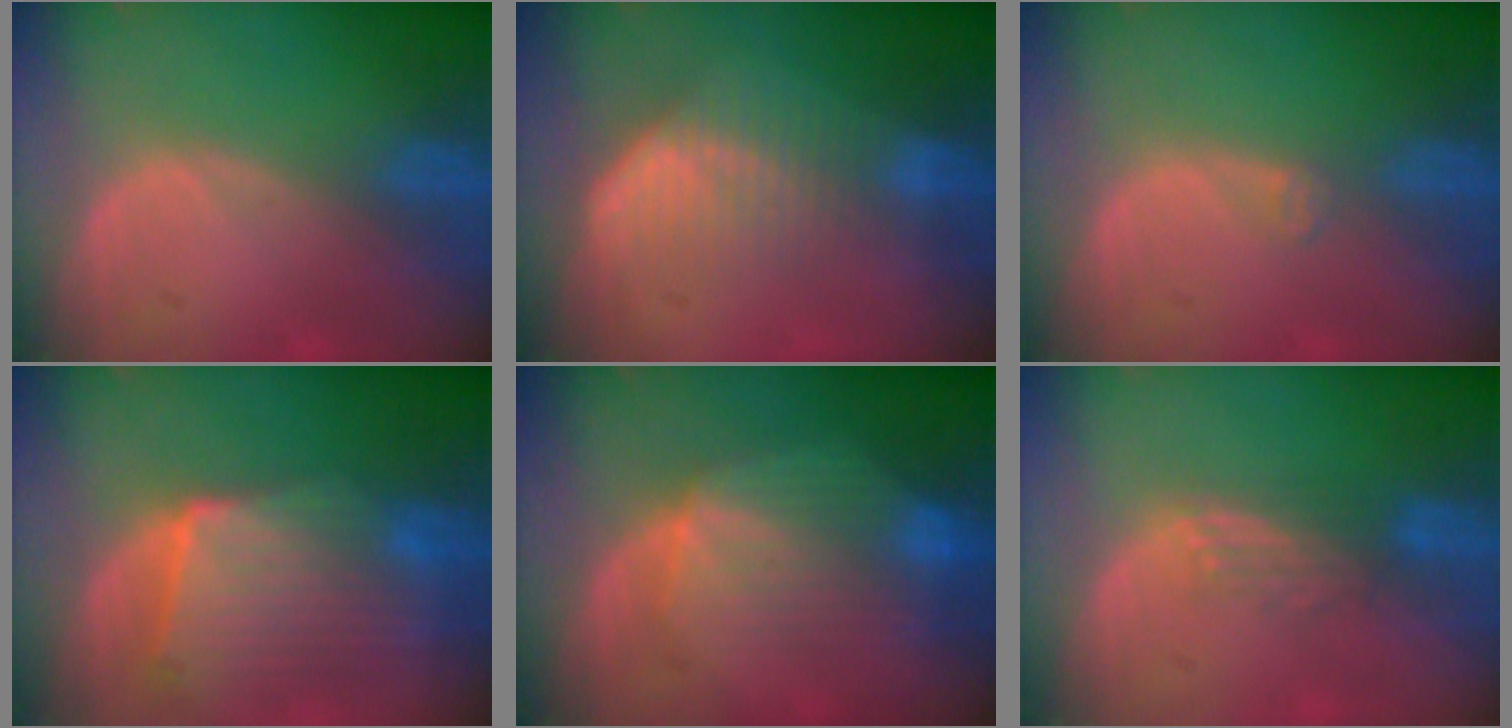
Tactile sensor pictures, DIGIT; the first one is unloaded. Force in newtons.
{"total": 7.5, "press": 6.3, "slide": 4.0}
{"total": 1.1, "press": 0.8, "slide": 0.7}
{"total": 10.2, "press": 9.0, "slide": 4.7}
{"total": 8.9, "press": 8.0, "slide": 3.8}
{"total": 2.9, "press": 2.7, "slide": 1.1}